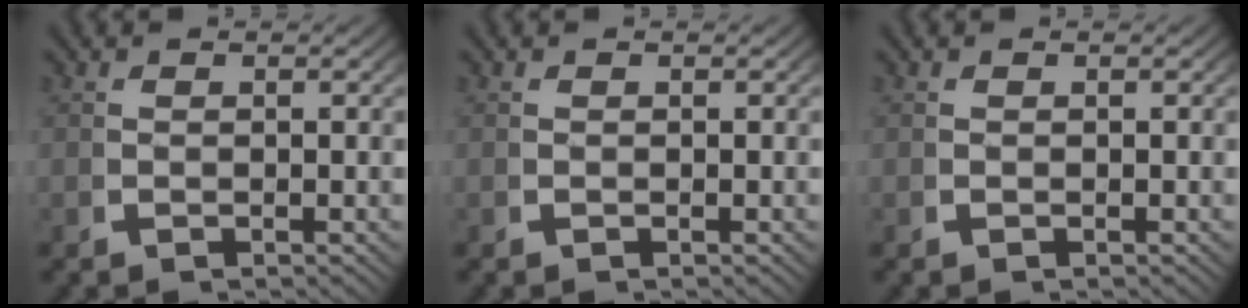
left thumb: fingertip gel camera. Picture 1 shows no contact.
{"total": 0.0}
{"total": 0.0}